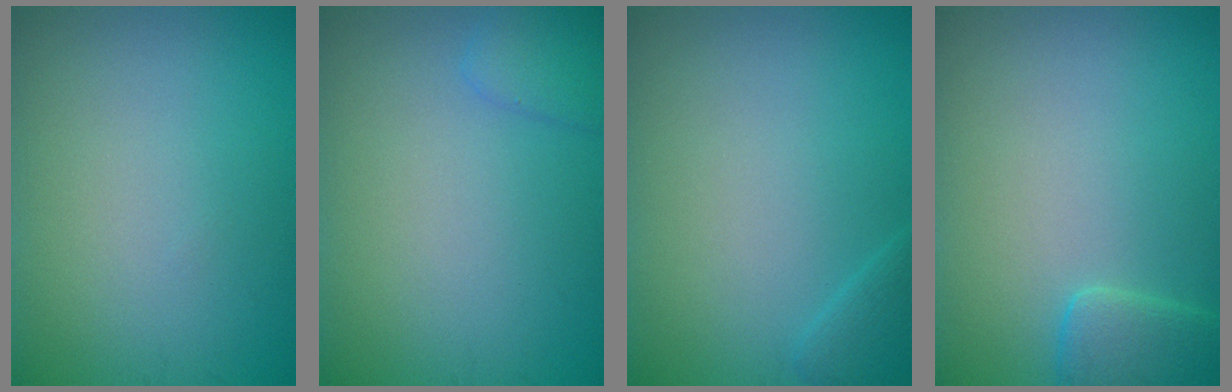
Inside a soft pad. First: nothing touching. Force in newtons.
{"total": 1.5, "press": 1.5, "slide": 0.2}
{"total": 1.3, "press": 1.3, "slide": 0.1}
{"total": 2.3, "press": 2.3, "slide": 0.2}